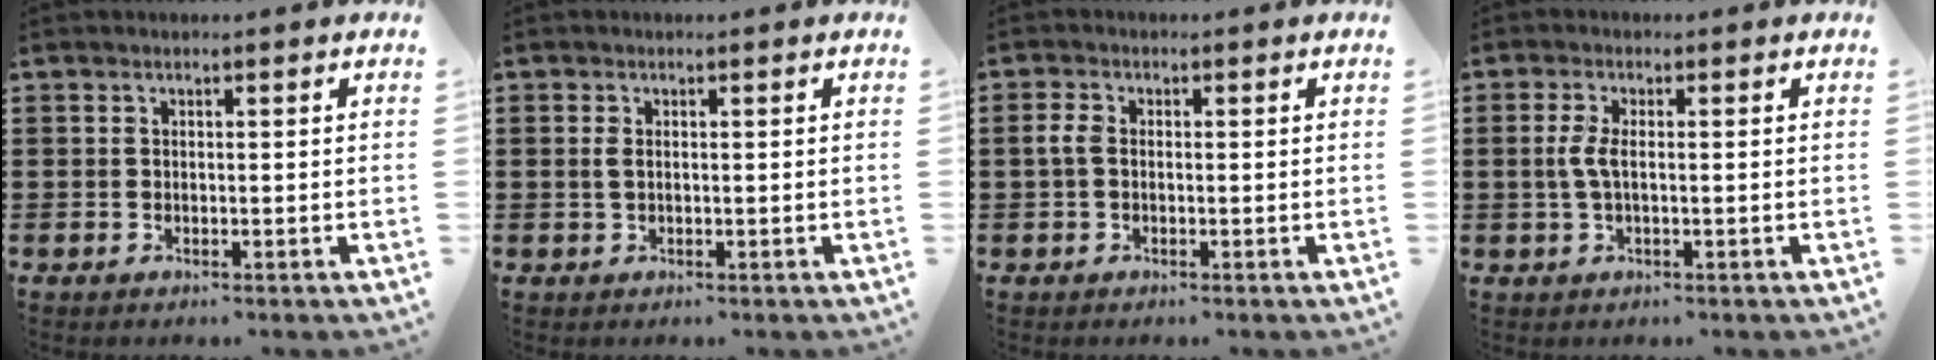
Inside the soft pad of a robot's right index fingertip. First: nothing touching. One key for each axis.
{"total": 1.3, "fx": 0.2, "fy": 0.6, "fz": 1.1, "tx": -0.024, "ty": 0.003, "tz": 0.002}
{"total": 2.0, "fx": -0.3, "fy": 1.2, "fz": 1.6, "tx": -0.048, "ty": -0.004, "tz": -0.011}
{"total": 3.2, "fx": -0.1, "fy": 0.9, "fz": 3.1, "tx": -0.080, "ty": -0.008, "tz": -0.010}